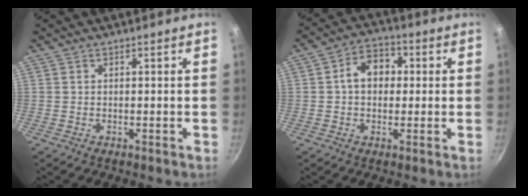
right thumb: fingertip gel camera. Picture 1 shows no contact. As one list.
[{"total": 8.1, "force": [0.9, 6.1, 5.2], "torque": [-0.048, 0.018, 0.002]}]